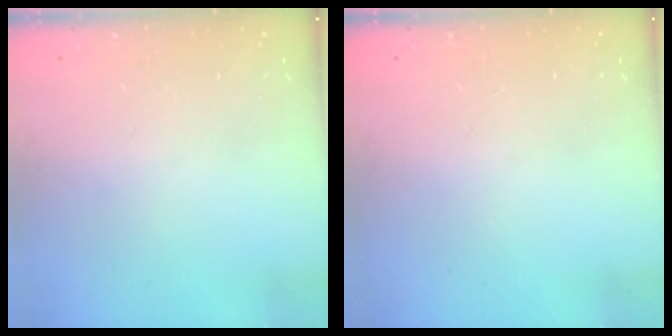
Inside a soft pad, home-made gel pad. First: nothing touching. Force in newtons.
{"total": 0.0}